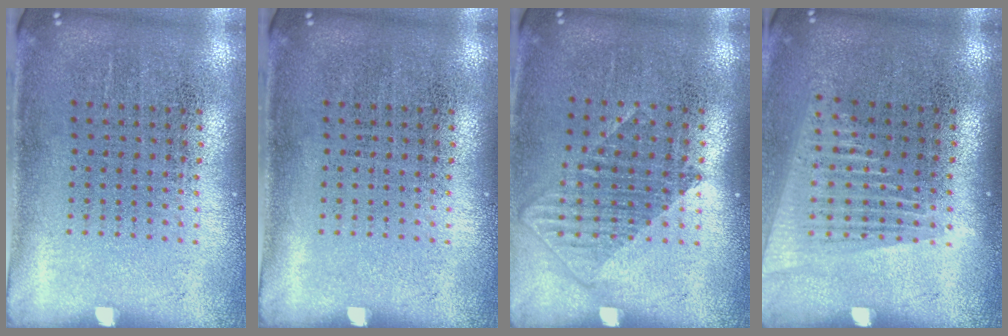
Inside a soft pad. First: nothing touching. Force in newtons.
{"total": 0.0}
{"total": 1.3, "press": 1.1, "slide": 0.7}
{"total": 1.6, "press": 1.4, "slide": 0.8}